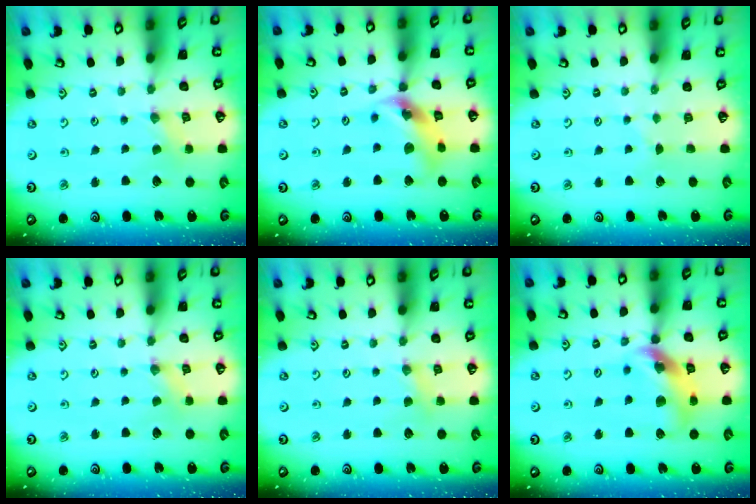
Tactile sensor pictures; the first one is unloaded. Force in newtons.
{"total": 13.1, "press": 13.0, "slide": 1.7}
{"total": 2.5, "press": 2.5, "slide": 0.4}
{"total": 0.5, "press": 0.5, "slide": 0.1}
{"total": 3.0, "press": 3.0, "slide": 0.4}
{"total": 14.3, "press": 14.2, "slide": 1.6}